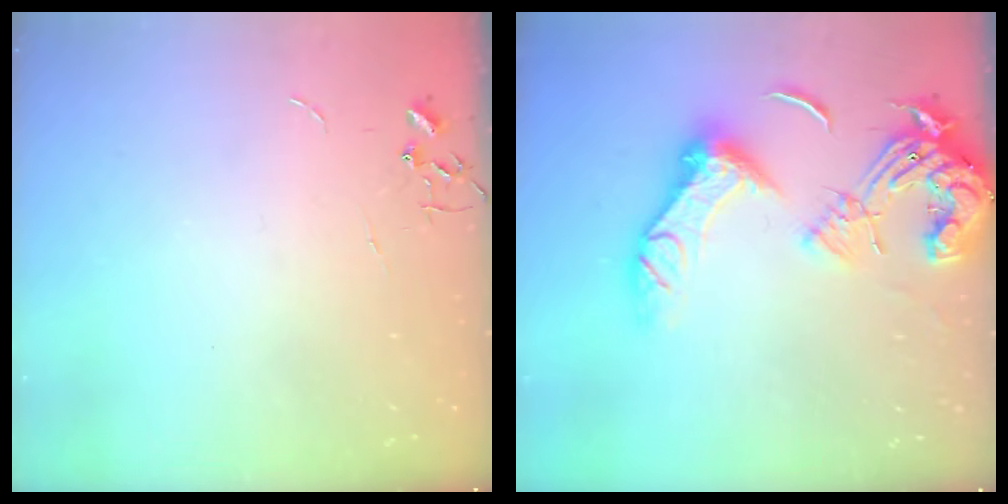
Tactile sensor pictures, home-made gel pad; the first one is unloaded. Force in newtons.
{"total": 19.6, "press": 19.6, "slide": 1.8}